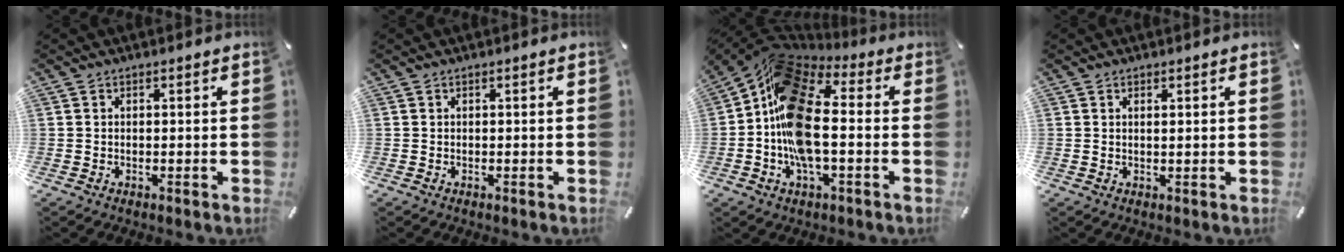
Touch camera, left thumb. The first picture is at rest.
{"total": 0.0}
{"total": 15.7, "force": [-2.8, 8.8, 12.7], "torque": [-0.265, 0.011, -0.056]}
{"total": 1.0, "force": [0.6, 0.0, 0.7], "torque": [-0.014, -0.001, 0.010]}